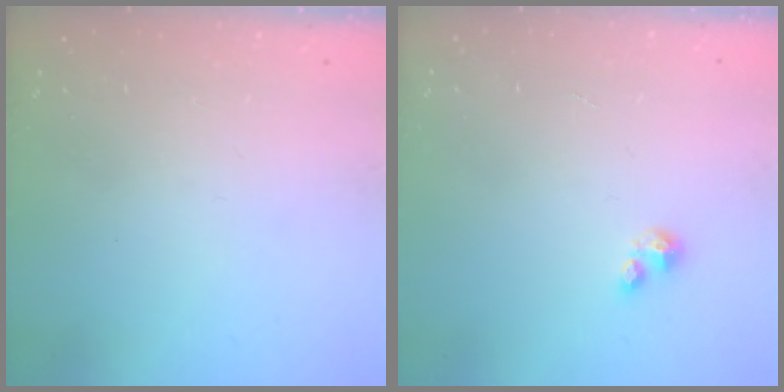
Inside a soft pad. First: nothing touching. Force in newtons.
{"total": 1.7, "press": 1.7, "slide": 0.4}